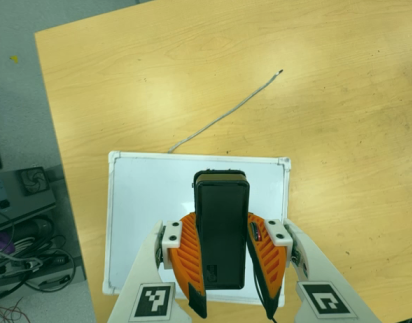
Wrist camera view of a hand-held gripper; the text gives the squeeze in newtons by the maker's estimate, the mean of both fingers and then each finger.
{"total": 6.6, "left": 5.8, "right": 7.3}